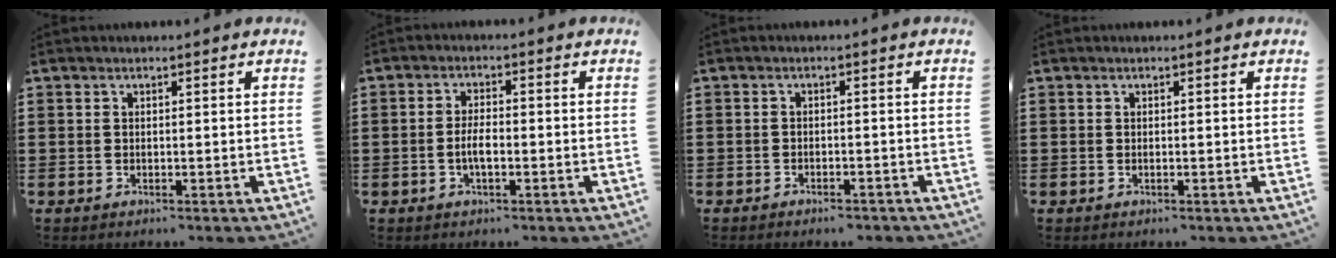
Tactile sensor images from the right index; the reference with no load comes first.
{"total": 3.2, "force": [-0.9, 0.9, 2.9], "torque": [-0.069, -0.005, -0.021]}
{"total": 1.8, "force": [-1.8, 0.2, 0.0], "torque": [-0.007, 0.002, -0.038]}
{"total": 0.0}